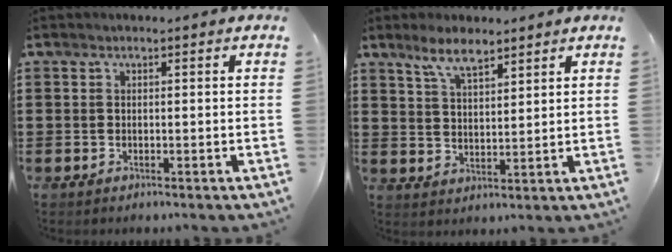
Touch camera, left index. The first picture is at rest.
{"total": 5.9, "force": [4.5, 1.7, 3.4], "torque": [-0.078, -0.001, 0.083]}